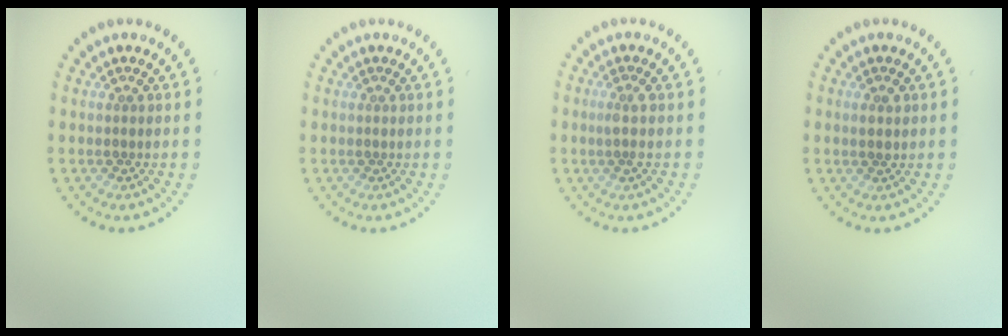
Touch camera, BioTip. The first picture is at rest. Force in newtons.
{"total": 0.0}
{"total": 1.5, "press": 1.0, "slide": 1.0}
{"total": 1.1, "press": 1.0, "slide": 0.4}